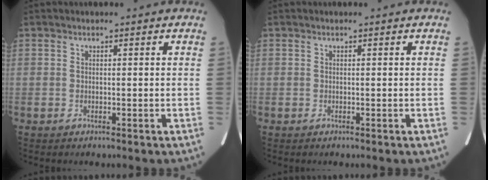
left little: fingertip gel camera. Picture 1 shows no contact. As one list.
[{"total": 0.0}]